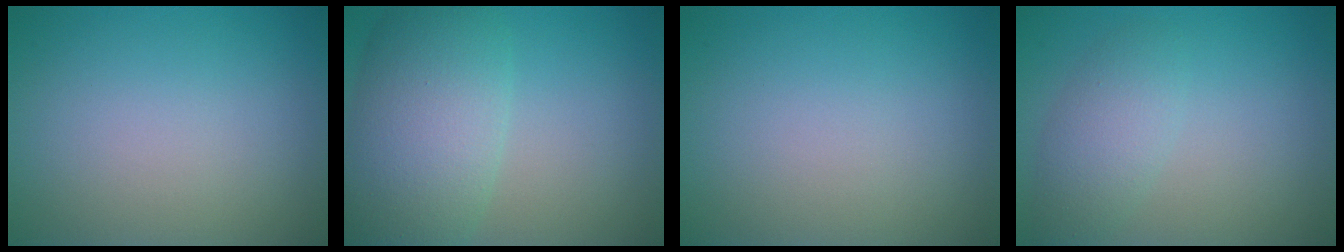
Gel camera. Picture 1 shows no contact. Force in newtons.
{"total": 8.2, "press": 8.2, "slide": 0.4}
{"total": 0.0}
{"total": 2.9, "press": 2.9, "slide": 0.2}